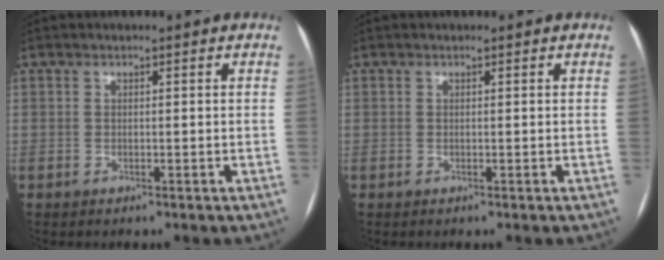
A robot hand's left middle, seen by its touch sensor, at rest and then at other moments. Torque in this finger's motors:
{"motor_torque": [-0.03, 0.03, -0.03, -0.01]}